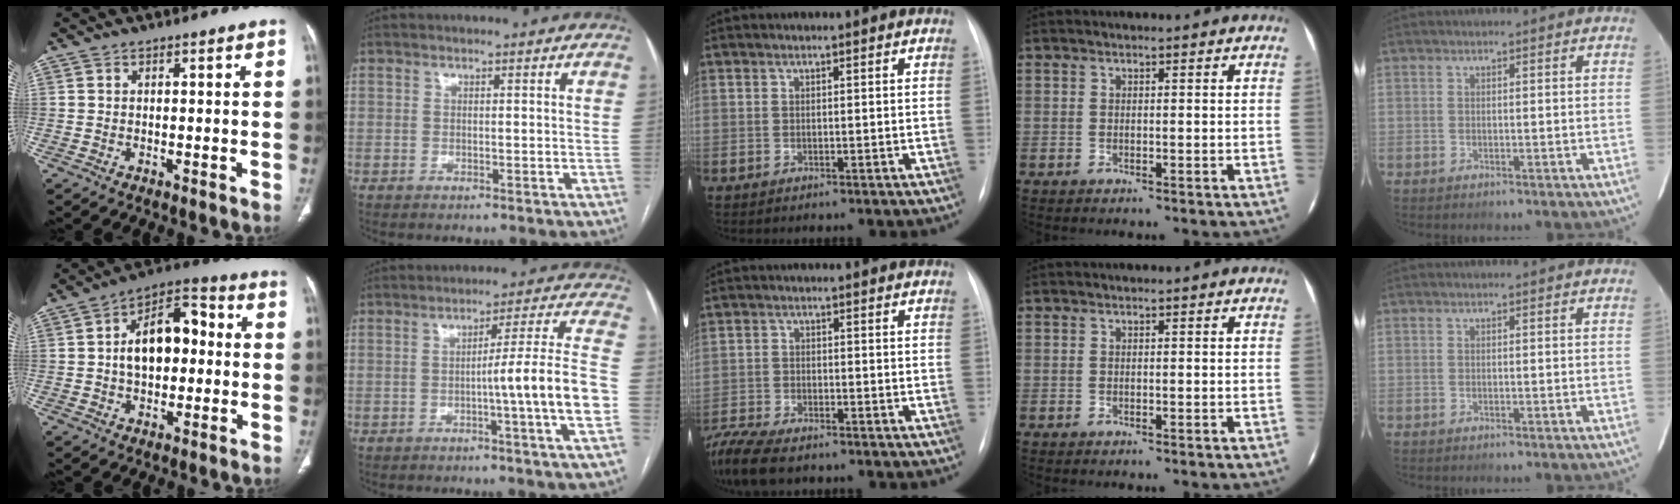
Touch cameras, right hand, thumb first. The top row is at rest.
{"thumb": {"total": 13.2, "force": [0.6, 8.0, 10.4], "torque": [-0.143, 0.036, 0.000]}, "index": {"total": 10.4, "force": [-2.8, -1.8, 9.9], "torque": [-0.141, 0.007, -0.041]}, "middle": {"total": 9.9, "force": [-8.0, 2.7, 5.1], "torque": [-0.113, -0.015, -0.140]}}